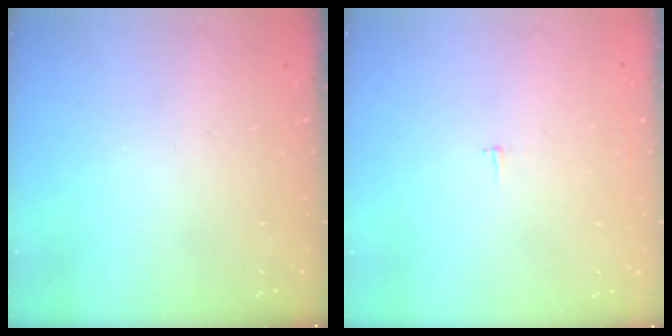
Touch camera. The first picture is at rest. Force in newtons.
{"total": 1.8, "press": 1.8, "slide": 0.1}